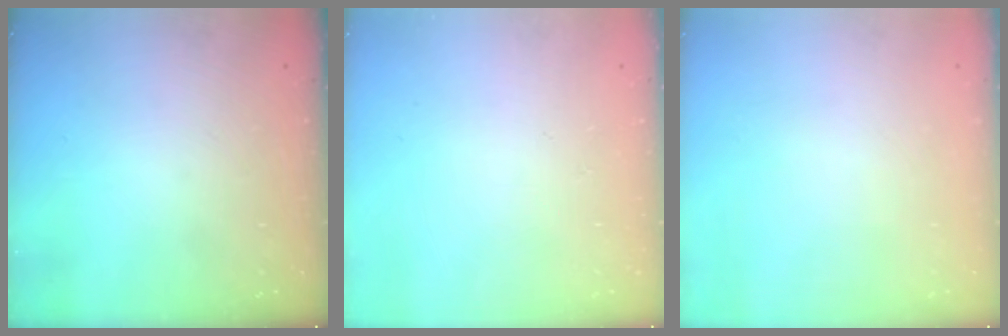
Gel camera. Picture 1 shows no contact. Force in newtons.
{"total": 0.0}
{"total": 0.0}